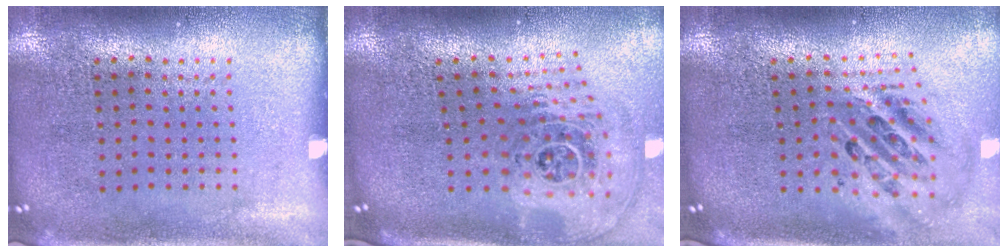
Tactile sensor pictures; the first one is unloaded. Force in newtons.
{"total": 2.5, "press": 1.8, "slide": 1.8}
{"total": 2.5, "press": 1.8, "slide": 1.8}